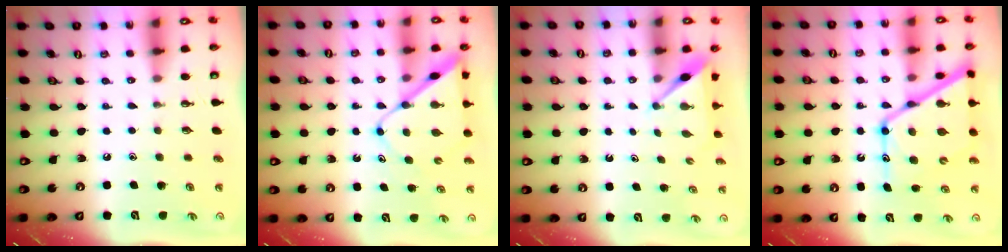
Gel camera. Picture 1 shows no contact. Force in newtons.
{"total": 9.4, "press": 9.4, "slide": 0.7}
{"total": 4.6, "press": 4.6, "slide": 0.4}
{"total": 18.1, "press": 18.1, "slide": 1.6}